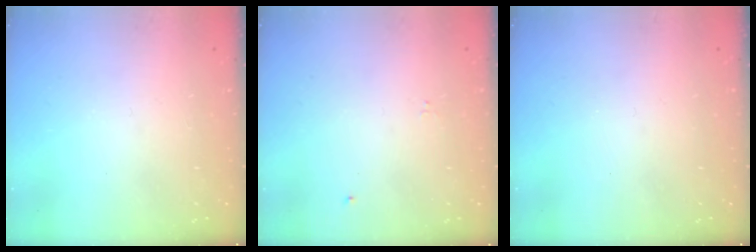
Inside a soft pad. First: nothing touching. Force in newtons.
{"total": 0.0}
{"total": 0.0}